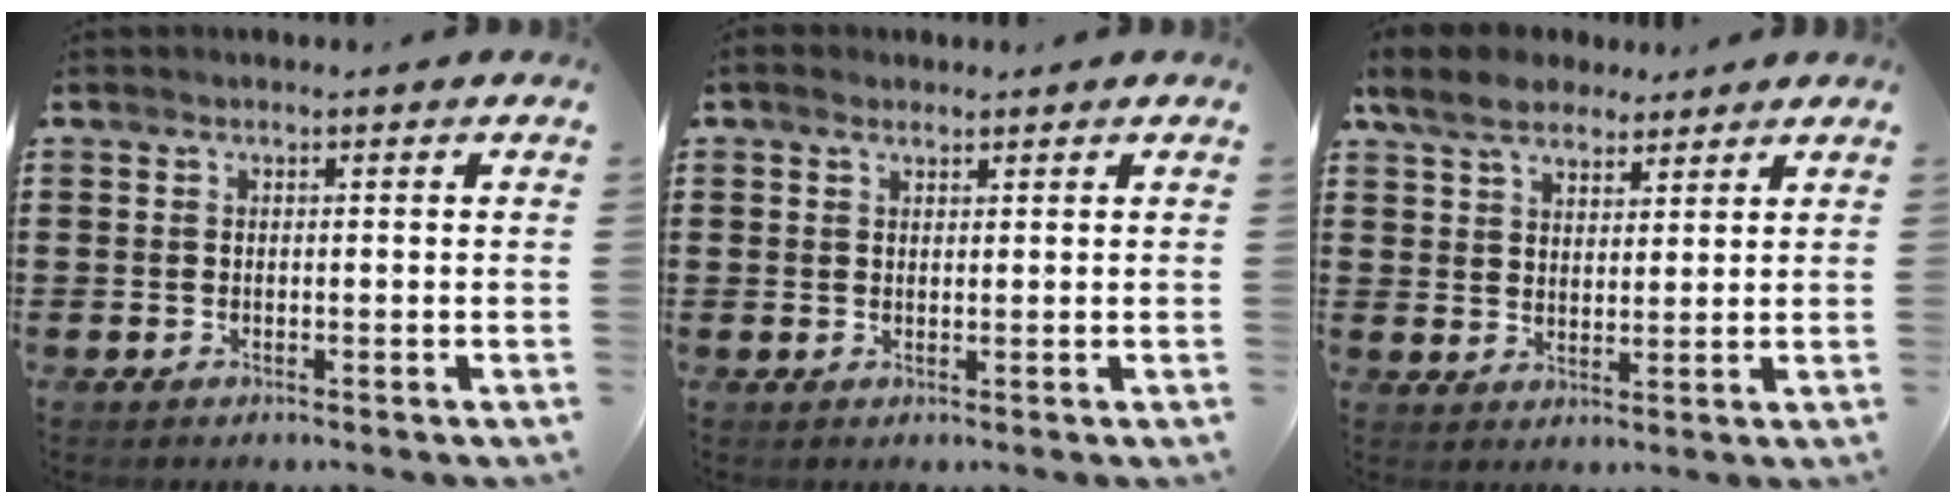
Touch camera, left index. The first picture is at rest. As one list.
[{"total": 1.6, "force": [1.2, 0.7, 0.7], "torque": [-0.016, 0.005, 0.023]}, {"total": 6.6, "force": [5.2, 3.1, 2.5], "torque": [-0.062, -0.005, 0.097]}]